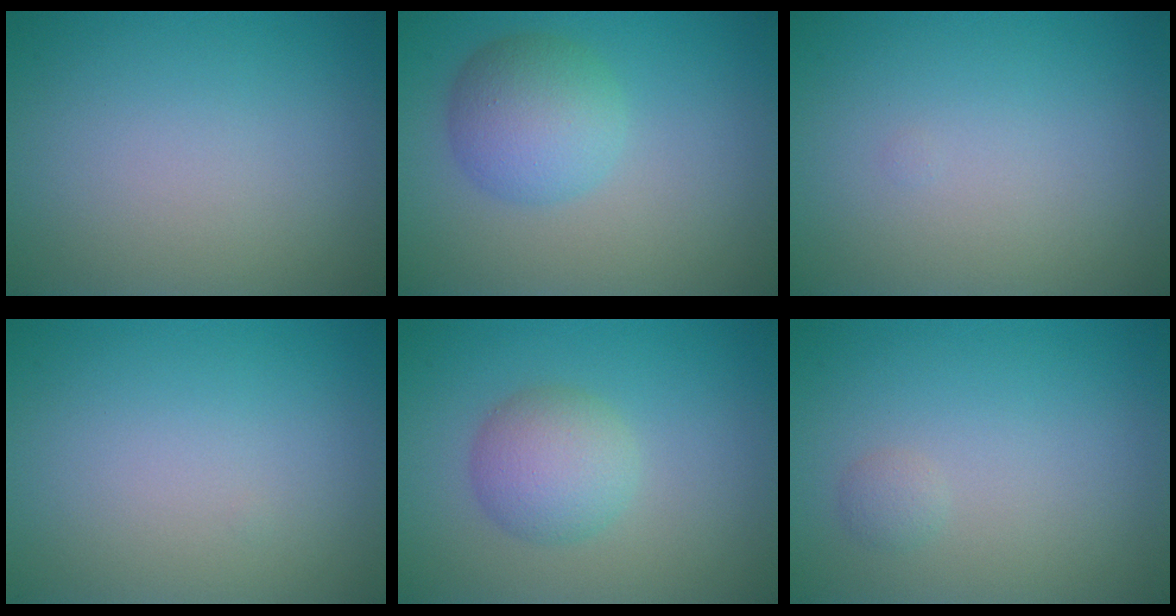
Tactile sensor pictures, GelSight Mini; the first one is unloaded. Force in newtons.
{"total": 4.5, "press": 4.5, "slide": 0.1}
{"total": 0.0}
{"total": 0.0}
{"total": 3.6, "press": 3.6, "slide": 0.2}
{"total": 0.7, "press": 0.7, "slide": 0.1}